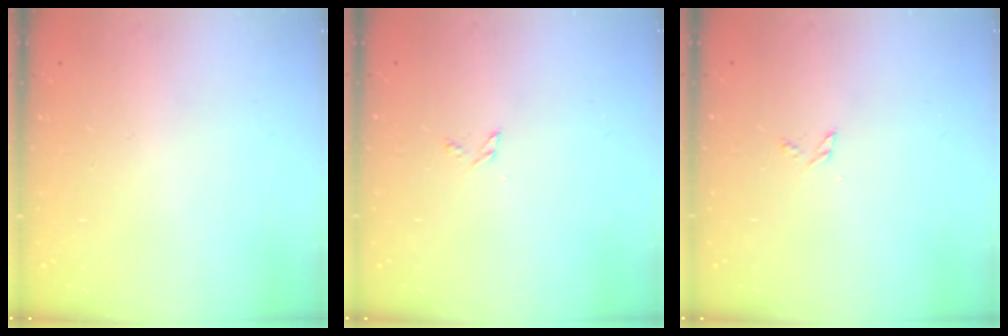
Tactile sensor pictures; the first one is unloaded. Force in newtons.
{"total": 2.4, "press": 2.3, "slide": 0.3}
{"total": 2.4, "press": 2.3, "slide": 0.3}